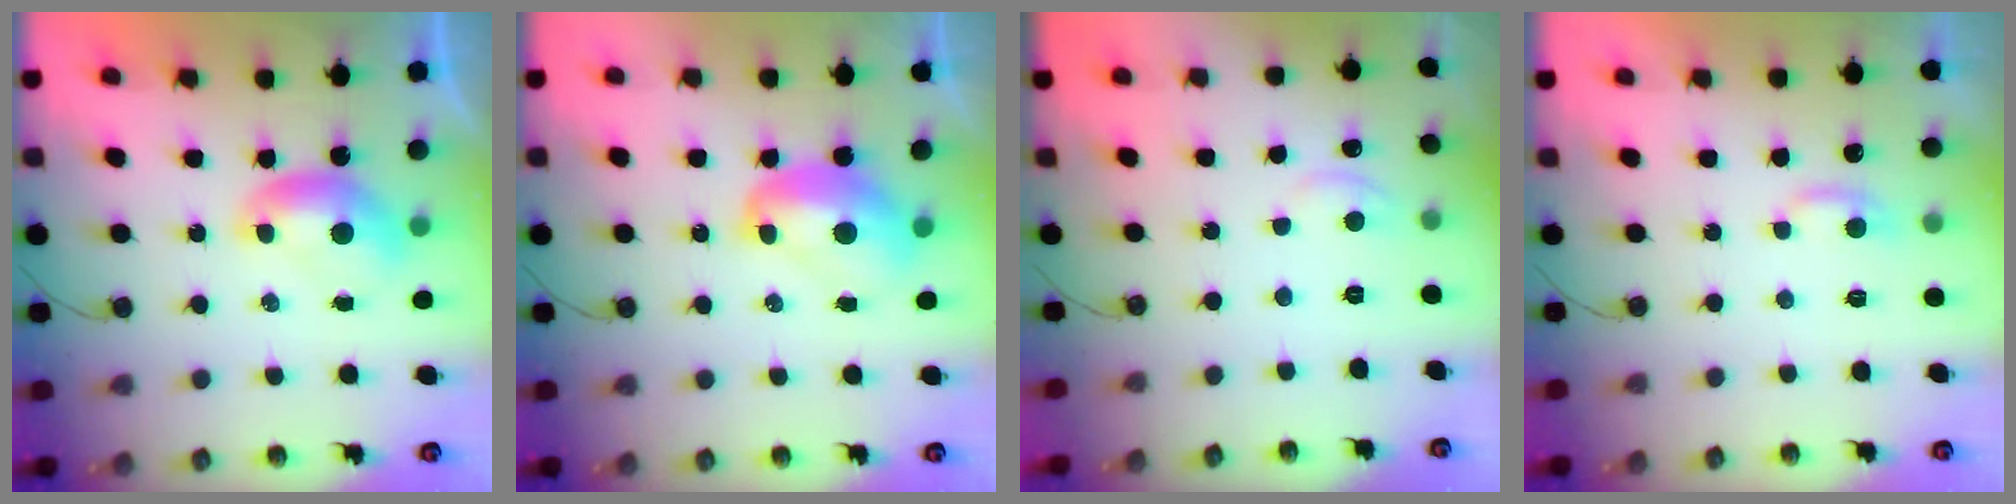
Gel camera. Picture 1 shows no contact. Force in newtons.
{"total": 3.0, "press": 2.9, "slide": 0.5}
{"total": 1.7, "press": 1.5, "slide": 0.6}
{"total": 1.2, "press": 1.0, "slide": 0.7}